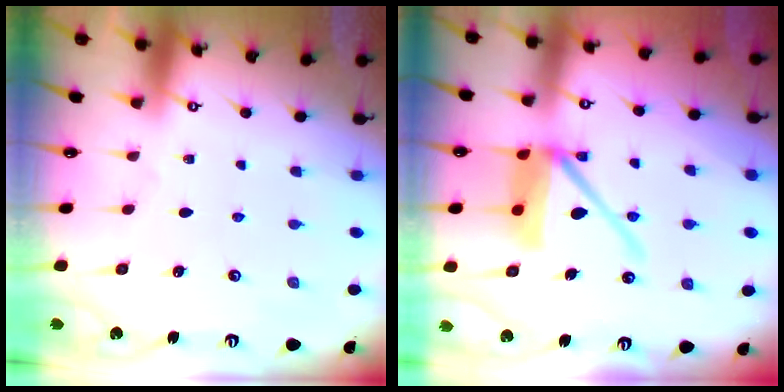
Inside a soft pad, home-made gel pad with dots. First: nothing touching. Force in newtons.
{"total": 13.4, "press": 13.3, "slide": 1.6}